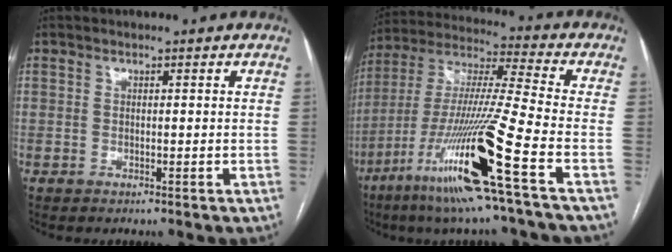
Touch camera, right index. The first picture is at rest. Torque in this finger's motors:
{"motor_torque": [2.05, -0.09, 1.05, 0.21]}